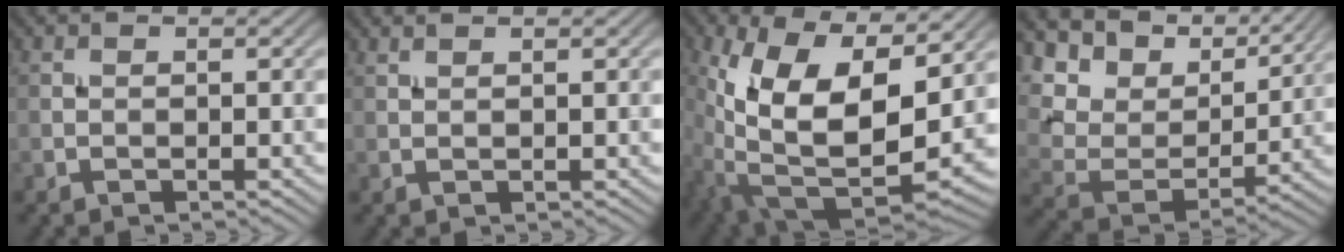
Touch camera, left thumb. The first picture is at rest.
{"total": 1.2, "force": [1.0, 0.1, 0.7], "torque": [-0.014, 0.001, 0.014]}
{"total": 17.5, "force": [2.8, 8.7, 14.9], "torque": [-0.285, -0.020, 0.058]}
{"total": 12.6, "force": [8.8, 6.2, 6.6], "torque": [-0.193, 0.013, 0.144]}